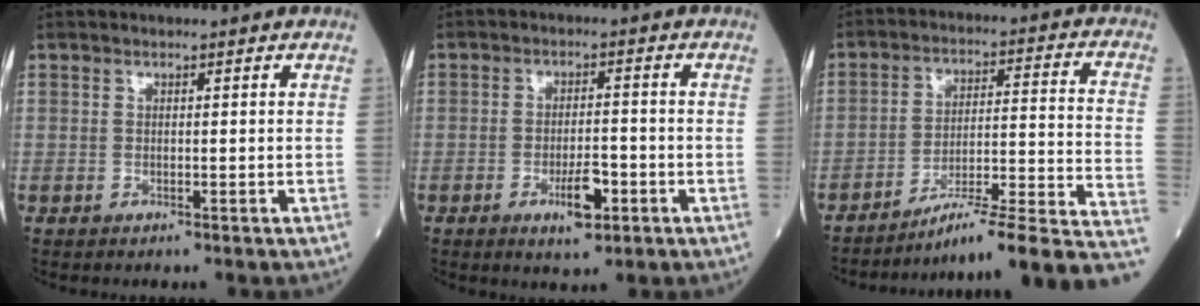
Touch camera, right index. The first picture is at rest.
{"total": 5.1, "force": [-2.2, 1.6, 4.3], "torque": [-0.073, -0.001, -0.032]}
{"total": 18.1, "force": [-14.5, -0.3, 10.8], "torque": [-0.100, 0.031, -0.213]}